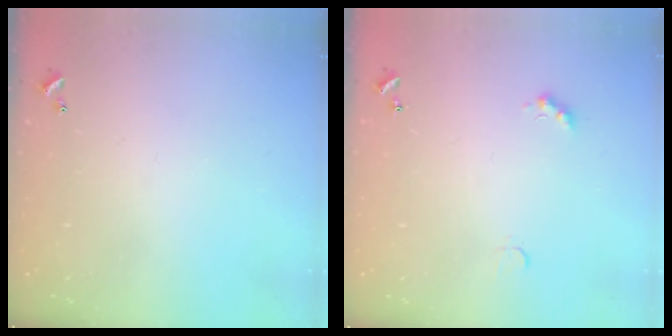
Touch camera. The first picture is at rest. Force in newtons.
{"total": 2.4, "press": 2.3, "slide": 0.5}